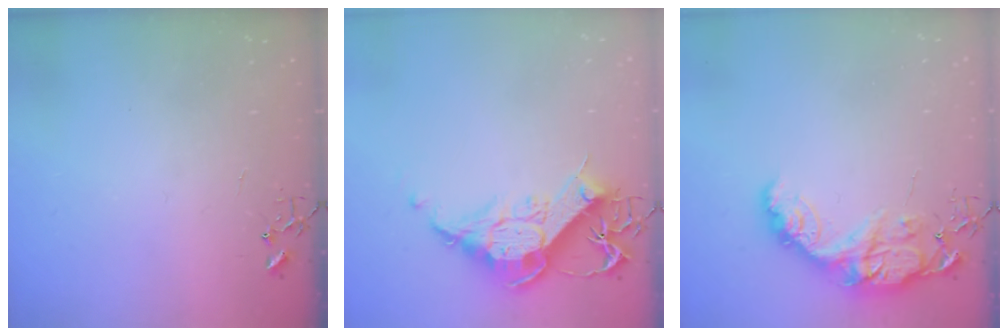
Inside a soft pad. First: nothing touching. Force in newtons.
{"total": 13.7, "press": 13.6, "slide": 1.3}
{"total": 13.9, "press": 13.9, "slide": 1.1}